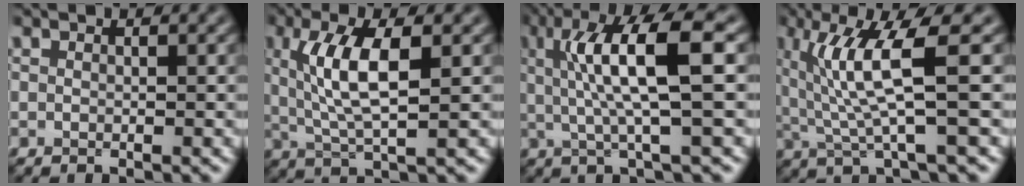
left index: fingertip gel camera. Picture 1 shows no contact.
{"total": 6.1, "force": [1.2, 1.8, 5.7], "torque": [-0.112, 0.005, 0.023]}
{"total": 7.7, "force": [1.4, 1.4, 7.5], "torque": [-0.127, 0.005, 0.025]}
{"total": 6.7, "force": [1.3, 1.1, 6.4], "torque": [-0.128, -0.006, 0.028]}